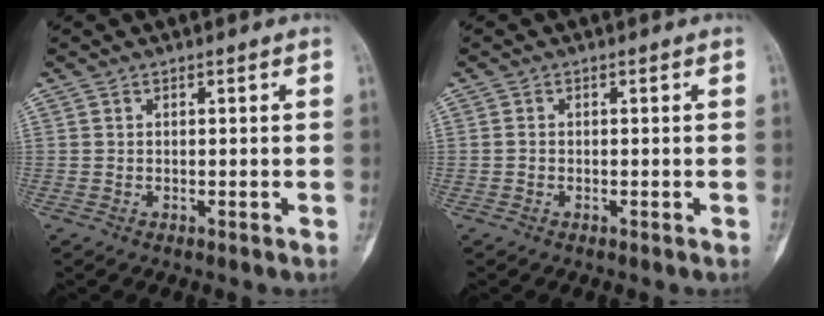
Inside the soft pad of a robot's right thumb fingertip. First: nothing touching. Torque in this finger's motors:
{"motor_torque": [-0.10, -0.10, -0.09, 0.02, -0.03]}